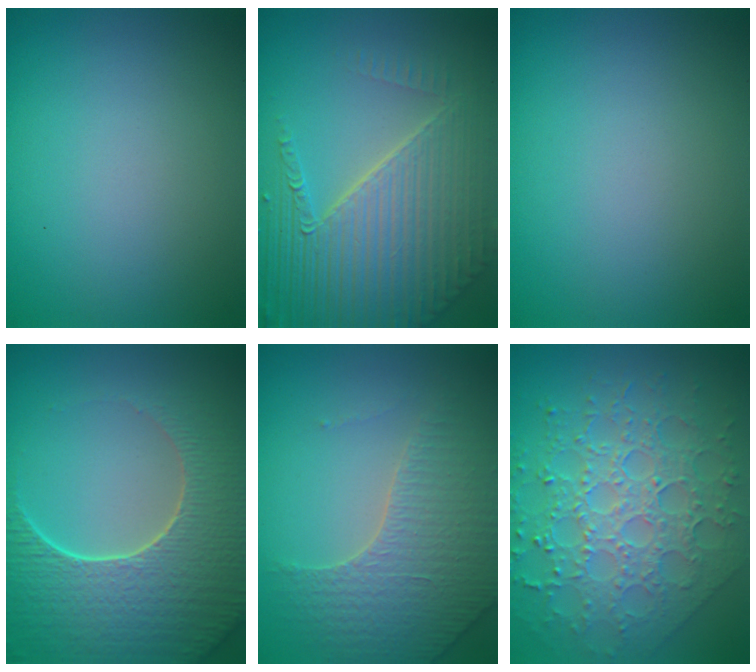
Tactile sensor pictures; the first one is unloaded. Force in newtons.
{"total": 7.8, "press": 5.6, "slide": 5.4}
{"total": 0.0}
{"total": 7.6, "press": 5.9, "slide": 4.8}
{"total": 3.6, "press": 3.4, "slide": 1.0}
{"total": 8.0, "press": 5.8, "slide": 5.5}